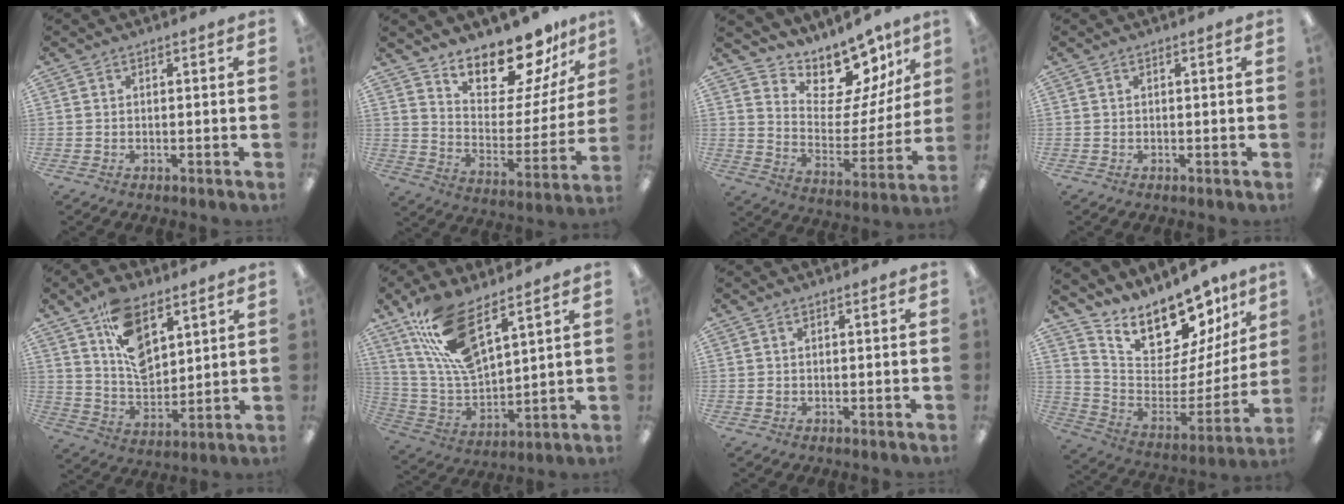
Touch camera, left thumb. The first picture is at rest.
{"total": 16.6, "force": [14.4, 5.5, 6.1], "torque": [-0.108, -0.119, 0.254]}
{"total": 12.7, "force": [11.1, 5.4, 3.2], "torque": [-0.052, -0.109, 0.195]}
{"total": 0.0}
{"total": 13.4, "force": [7.6, 7.4, 8.1], "torque": [-0.135, -0.030, 0.141]}
{"total": 16.4, "force": [10.8, 6.0, 10.8], "torque": [-0.232, -0.042, 0.195]}
{"total": 0.8, "force": [0.1, 0.5, 0.6], "torque": [-0.013, 0.004, 0.000]}
{"total": 16.9, "force": [14.9, 6.4, 4.8], "torque": [-0.086, -0.130, 0.263]}